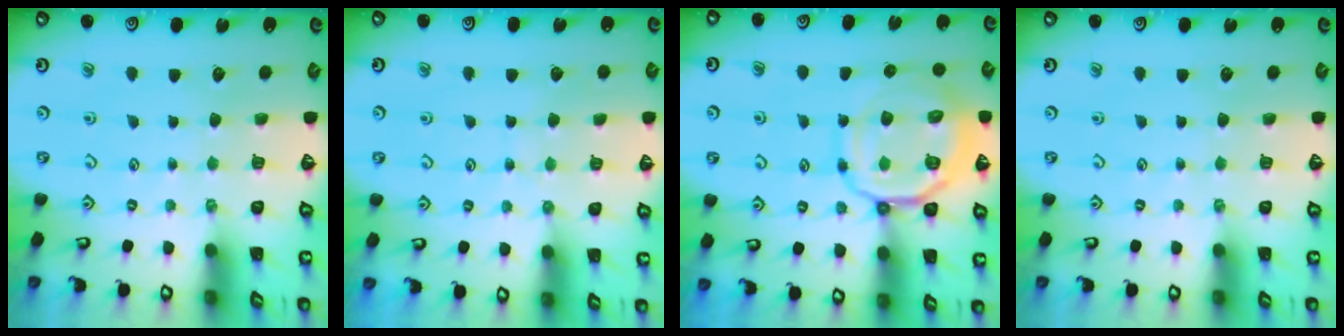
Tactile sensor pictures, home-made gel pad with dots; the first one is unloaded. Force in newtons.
{"total": 5.3, "press": 5.3, "slide": 0.6}
{"total": 13.7, "press": 13.6, "slide": 1.7}
{"total": 0.0}